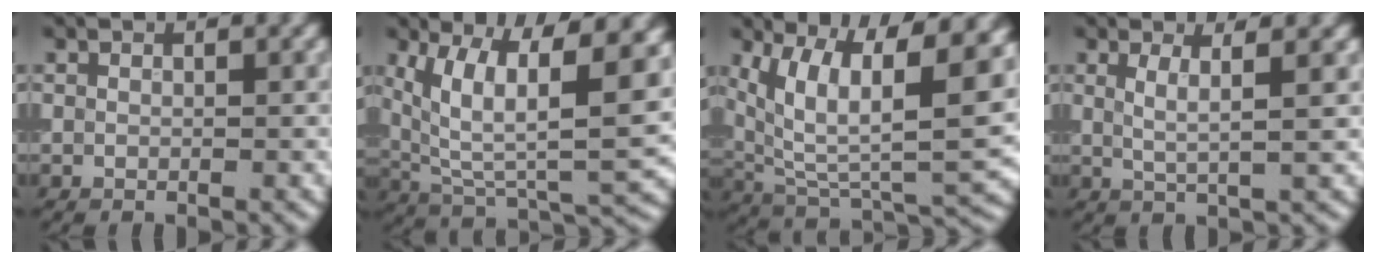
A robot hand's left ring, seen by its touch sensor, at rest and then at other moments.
{"total": 13.0, "force": [4.8, 4.9, 11.1], "torque": [-0.194, -0.002, 0.087]}
{"total": 14.3, "force": [5.5, 5.7, 11.9], "torque": [-0.201, 0.000, 0.098]}
{"total": 2.9, "force": [1.1, 0.6, 2.6], "torque": [-0.038, -0.001, 0.018]}